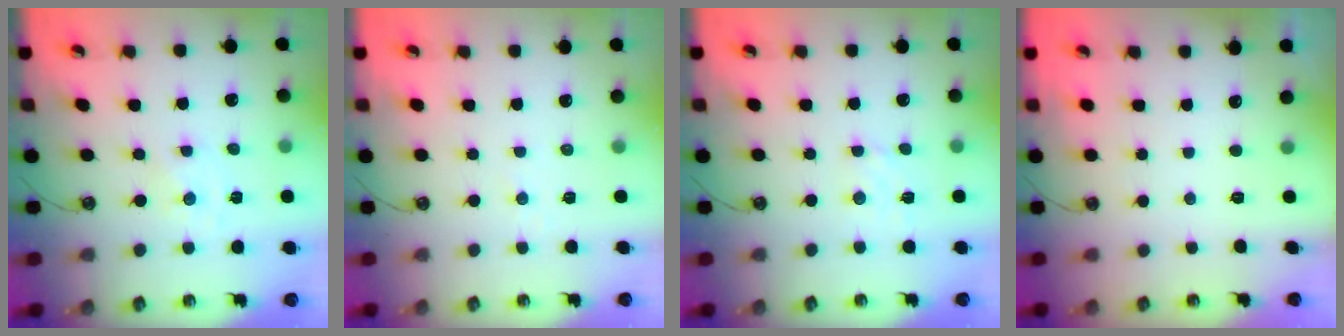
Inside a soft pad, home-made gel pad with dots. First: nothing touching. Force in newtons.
{"total": 1.8, "press": 1.7, "slide": 0.2}
{"total": 3.6, "press": 3.6, "slide": 0.5}
{"total": 0.0}